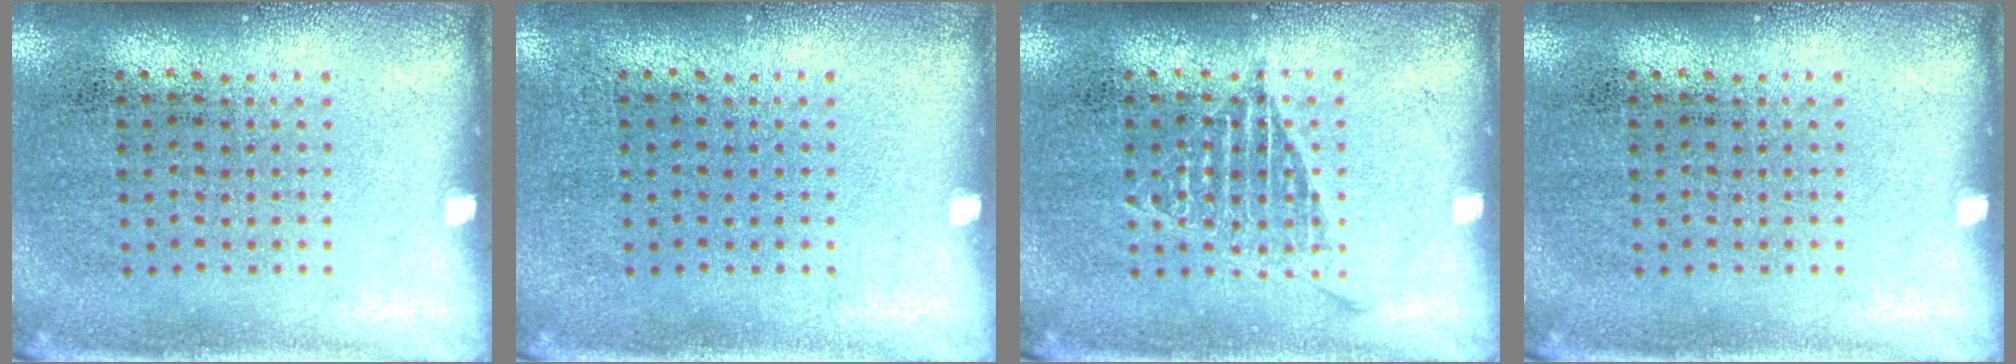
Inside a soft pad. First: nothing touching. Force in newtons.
{"total": 0.0}
{"total": 1.4, "press": 1.4, "slide": 0.2}
{"total": 0.0}